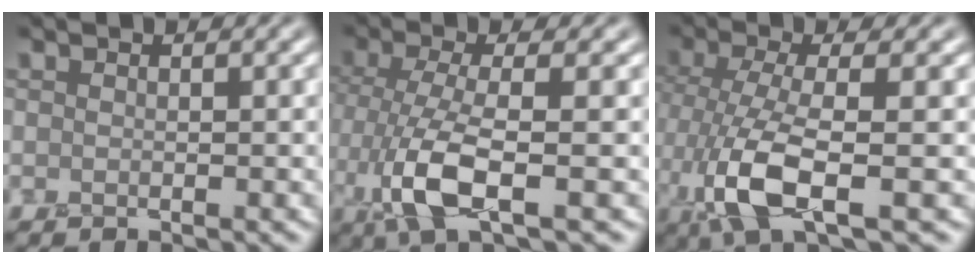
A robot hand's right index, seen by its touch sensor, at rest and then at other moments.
{"total": 5.1, "force": [-1.0, 1.6, 4.7], "torque": [-0.107, 0.000, -0.017]}
{"total": 5.6, "force": [-1.2, 1.8, 5.2], "torque": [-0.115, 0.002, -0.023]}